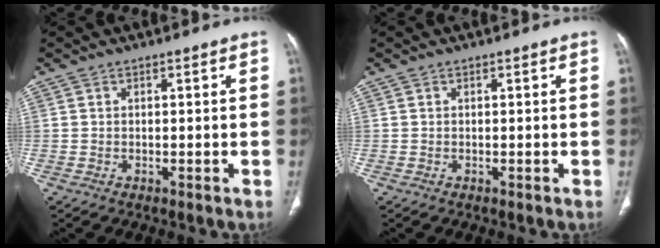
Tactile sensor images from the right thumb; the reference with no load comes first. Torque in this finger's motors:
{"motor_torque": [0.08, 0.08, -0.02, -0.02, 0.00]}